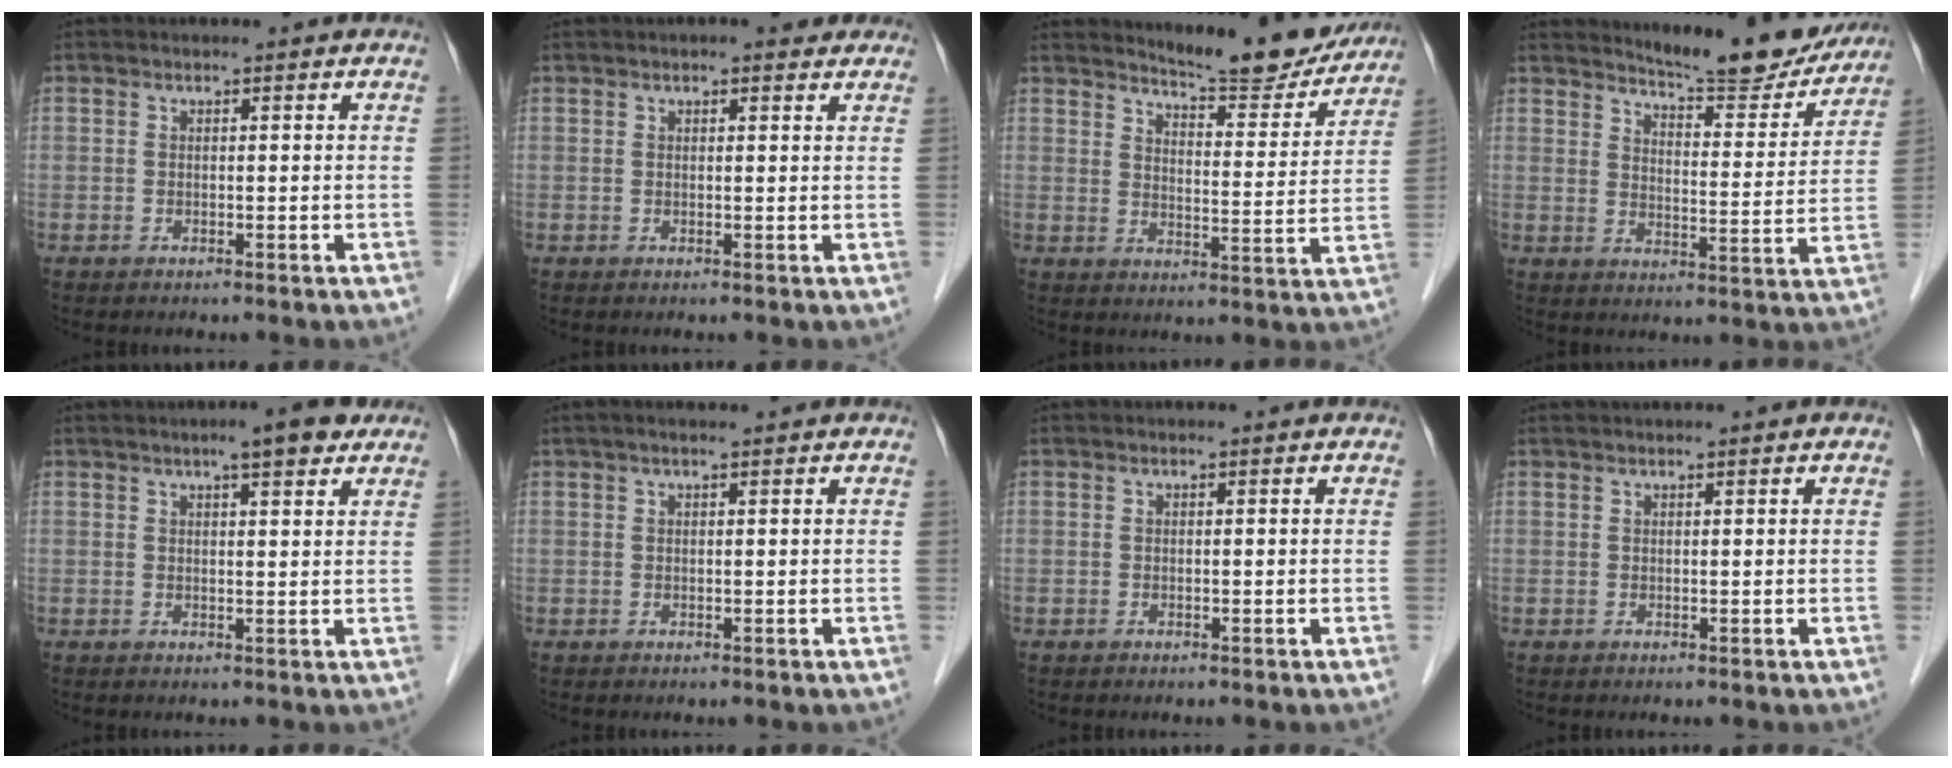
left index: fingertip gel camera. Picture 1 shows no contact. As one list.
[{"total": 3.3, "force": [2.6, 1.1, 1.8], "torque": [-0.018, 0.018, 0.029]}, {"total": 11.8, "force": [11.3, 1.5, 2.8], "torque": [-0.035, -0.023, 0.145]}, {"total": 12.8, "force": [12.3, 1.6, 3.4], "torque": [-0.044, -0.026, 0.157]}, {"total": 5.2, "force": [3.6, 0.8, 3.6], "torque": [-0.049, 0.013, 0.048]}, {"total": 2.0, "force": [1.5, 0.1, 1.4], "torque": [-0.022, 0.019, 0.023]}, {"total": 0.0}, {"total": 1.8, "force": [1.5, -0.1, 1.0], "torque": [-0.010, 0.024, 0.026]}]